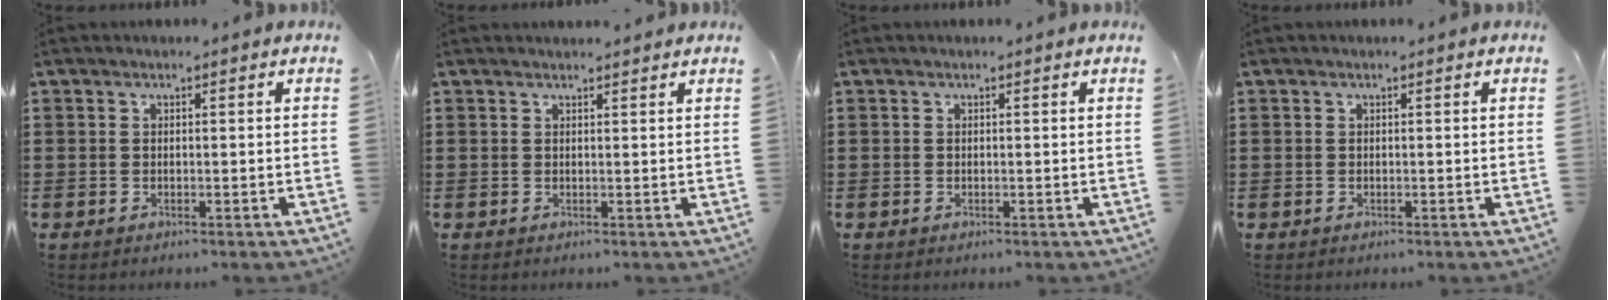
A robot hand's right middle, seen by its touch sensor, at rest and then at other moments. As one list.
[{"total": 1.0, "force": [1.0, -0.1, 0.1], "torque": [-0.003, -0.002, 0.019]}, {"total": 0.0}, {"total": 0.0}]